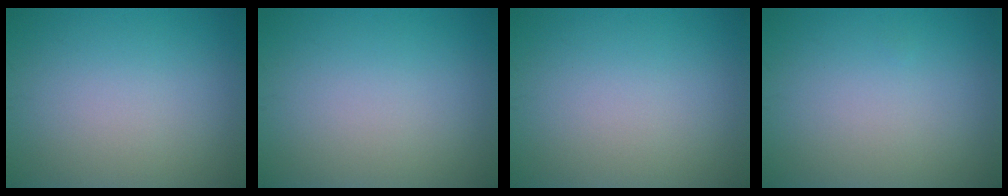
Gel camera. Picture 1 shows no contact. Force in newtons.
{"total": 0.0}
{"total": 0.0}
{"total": 0.0}